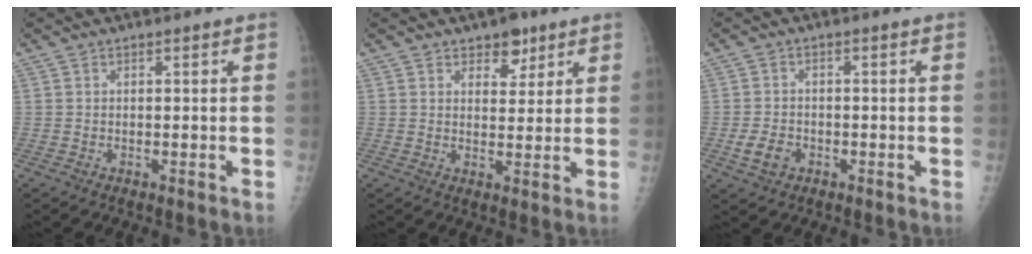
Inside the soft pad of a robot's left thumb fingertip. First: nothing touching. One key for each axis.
{"total": 5.4, "fx": 3.6, "fy": 3.2, "fz": 2.4, "tx": -0.005, "ty": -0.021, "tz": 0.053}
{"total": 4.0, "fx": -1.5, "fy": 3.0, "fz": 2.2, "tx": -0.035, "ty": 0.007, "tz": -0.025}